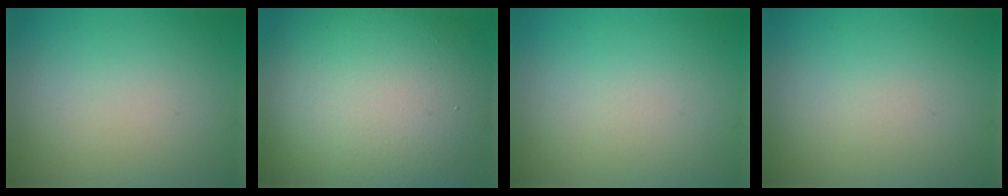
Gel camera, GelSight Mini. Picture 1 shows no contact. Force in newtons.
{"total": 15.3, "press": 15.3, "slide": 0.8}
{"total": 0.0}
{"total": 0.0}